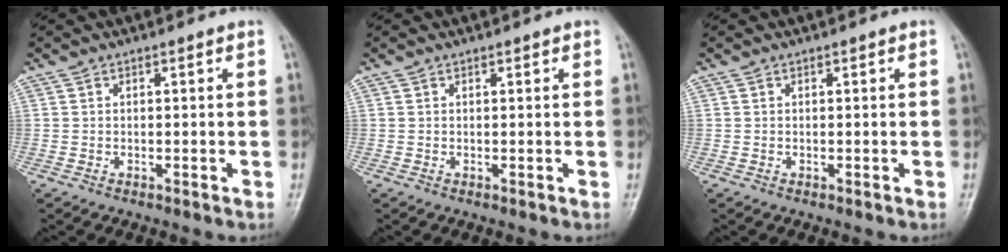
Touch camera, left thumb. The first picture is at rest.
{"total": 0.5, "force": [0.4, 0.2, 0.3], "torque": [-0.005, -0.002, 0.003]}
{"total": 0.0}